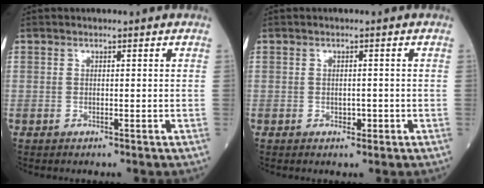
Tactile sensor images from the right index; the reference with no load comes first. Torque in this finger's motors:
{"motor_torque": [-0.29, -0.04, -0.04, -0.01]}